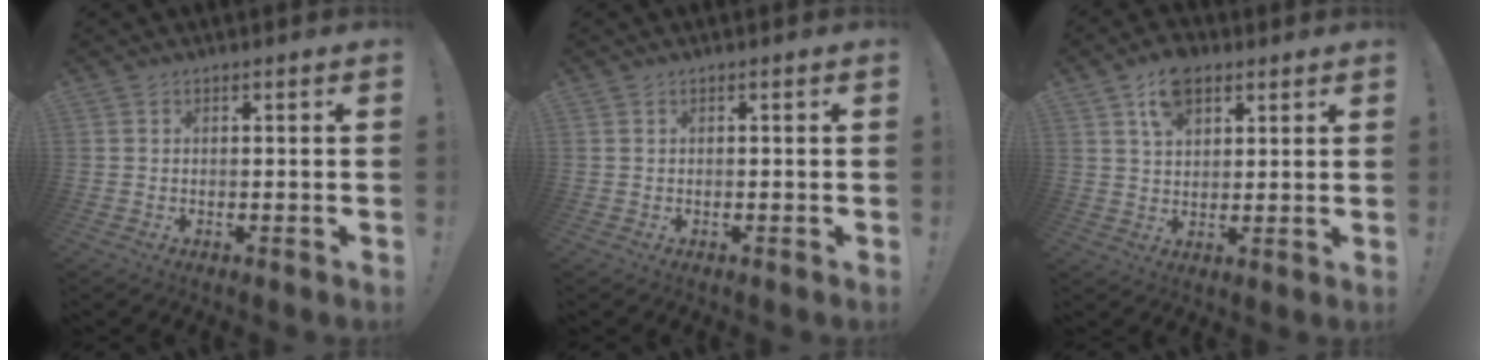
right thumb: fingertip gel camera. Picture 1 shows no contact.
{"total": 0.0}
{"total": 8.6, "force": [4.8, 5.4, 4.7], "torque": [-0.081, -0.007, 0.090]}